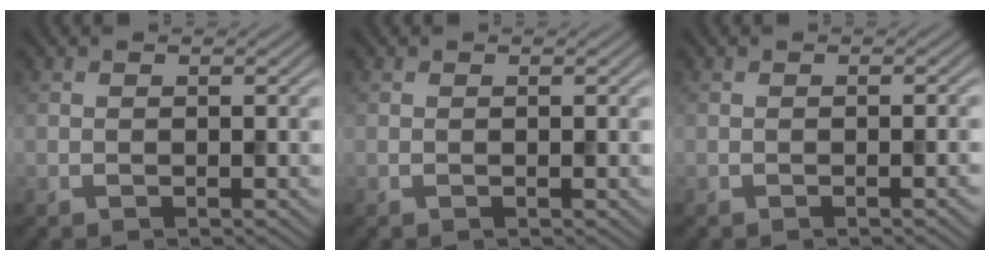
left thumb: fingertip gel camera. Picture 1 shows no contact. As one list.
[{"total": 0.0}, {"total": 1.2, "force": [-0.4, 0.2, 1.1], "torque": [-0.012, 0.003, -0.007]}]